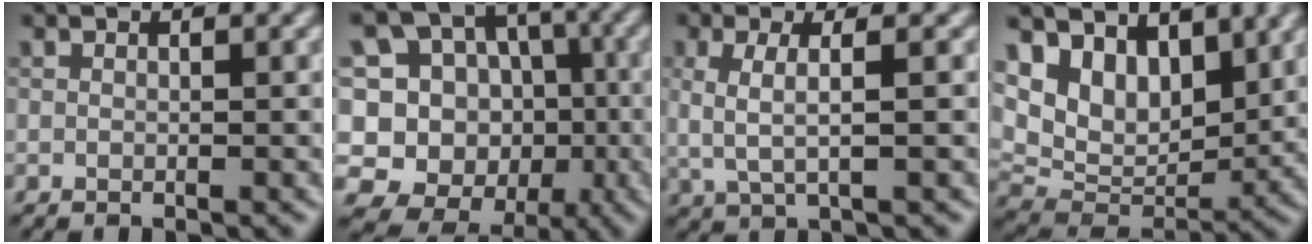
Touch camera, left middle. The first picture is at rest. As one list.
[{"total": 11.8, "force": [-1.8, 11.0, 4.1], "torque": [-0.109, 0.028, -0.019]}, {"total": 3.1, "force": [0.3, 0.9, 2.9], "torque": [-0.056, -0.001, 0.005]}, {"total": 7.4, "force": [4.2, 4.7, 3.9], "torque": [-0.072, -0.014, 0.069]}]